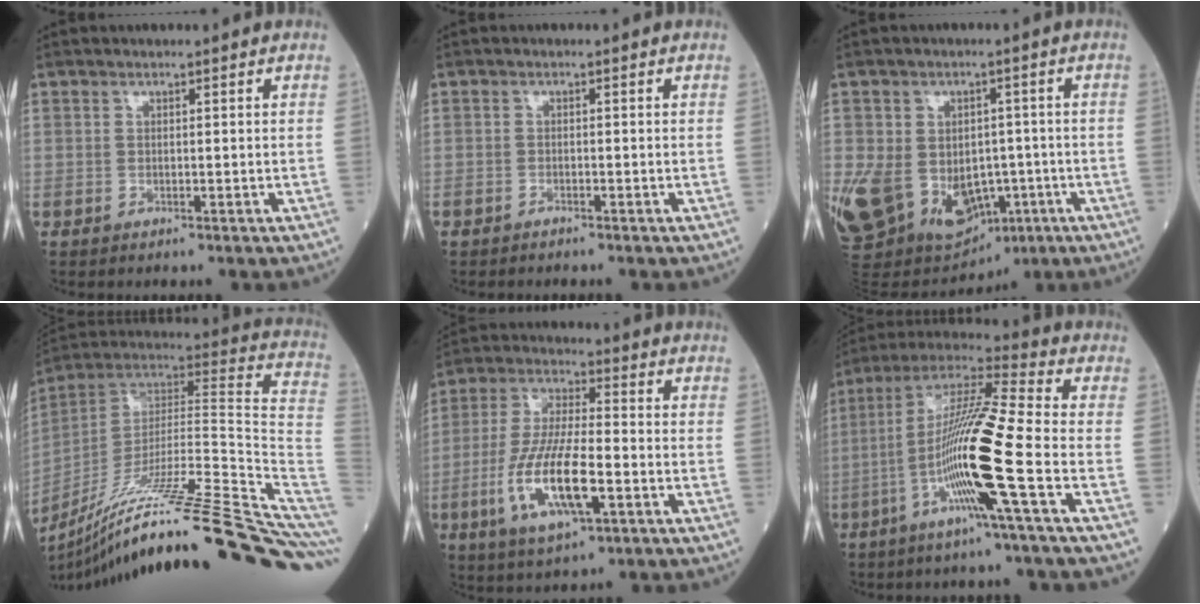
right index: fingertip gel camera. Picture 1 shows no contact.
{"total": 0.5, "force": [-0.4, 0.2, 0.0], "torque": [-0.002, 0.002, -0.013]}
{"total": 23.1, "force": [-6.5, 17.1, 14.1], "torque": [-0.328, 0.006, -0.075]}
{"total": 36.0, "force": [-26.3, -0.4, 24.6], "torque": [-0.270, -0.030, -0.397]}
{"total": 13.3, "force": [-4.2, 3.2, 12.2], "torque": [-0.256, -0.009, -0.071]}
{"total": 15.5, "force": [-4.7, -1.2, 14.7], "torque": [-0.288, -0.002, -0.097]}